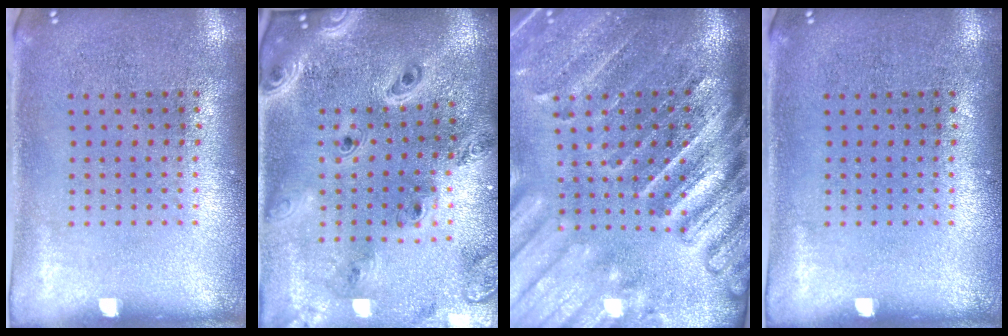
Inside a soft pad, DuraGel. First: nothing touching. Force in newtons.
{"total": 2.8, "press": 2.4, "slide": 1.4}
{"total": 4.4, "press": 3.6, "slide": 2.6}
{"total": 0.0}